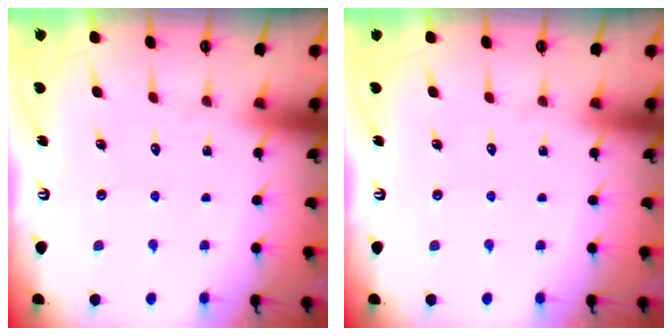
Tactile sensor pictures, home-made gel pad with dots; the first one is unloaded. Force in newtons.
{"total": 0.0}